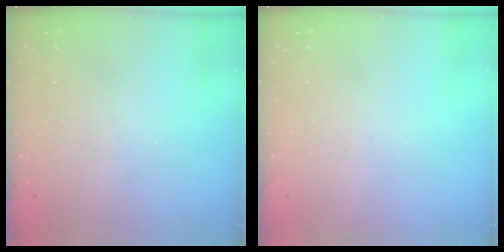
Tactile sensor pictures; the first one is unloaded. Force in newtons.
{"total": 0.0}